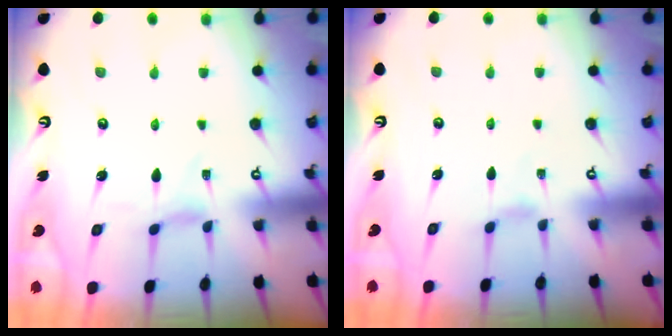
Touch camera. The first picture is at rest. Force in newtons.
{"total": 0.0}